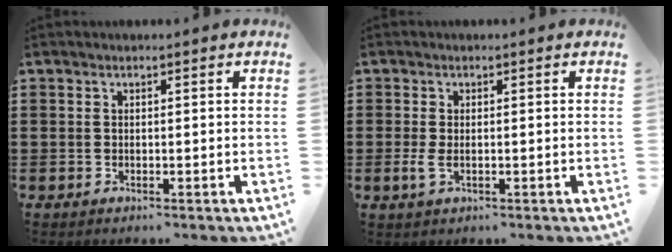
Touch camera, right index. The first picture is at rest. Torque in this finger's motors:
{"motor_torque": [0.35, 1.47, 0.00, 0.01]}